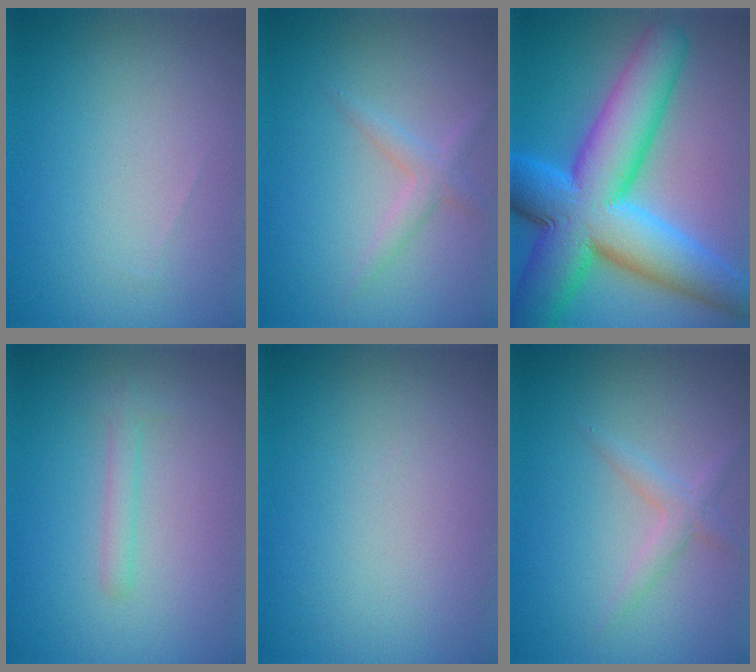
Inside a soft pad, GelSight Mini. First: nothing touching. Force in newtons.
{"total": 1.7, "press": 1.7, "slide": 0.1}
{"total": 14.3, "press": 14.3, "slide": 0.2}
{"total": 1.3, "press": 1.3, "slide": 0.1}
{"total": 0.0}
{"total": 1.7, "press": 1.7, "slide": 0.1}